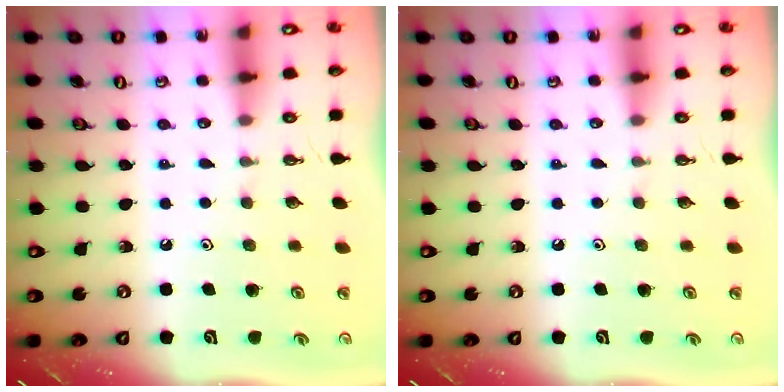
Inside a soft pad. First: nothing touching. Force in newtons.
{"total": 0.0}